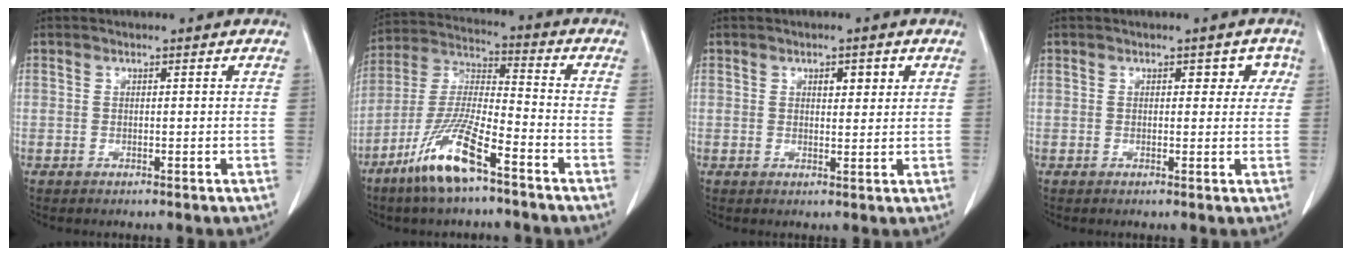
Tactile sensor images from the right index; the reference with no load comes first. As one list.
[{"total": 12.6, "force": [-7.6, 1.7, 9.9], "torque": [-0.207, -0.020, -0.148]}, {"total": 2.8, "force": [1.3, 1.2, 2.2], "torque": [-0.032, 0.001, 0.019]}, {"total": 3.1, "force": [1.1, 2.1, 2.0], "torque": [-0.008, 0.012, 0.010]}]